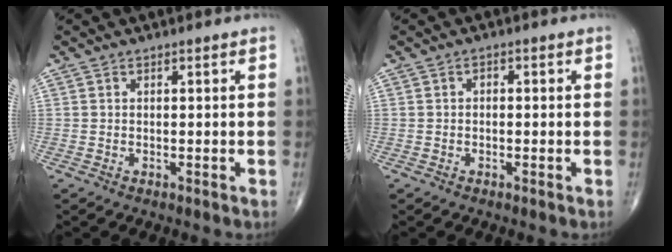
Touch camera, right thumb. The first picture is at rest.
{"total": 1.0, "force": [0.0, 0.7, 0.7], "torque": [-0.005, 0.004, -0.004]}